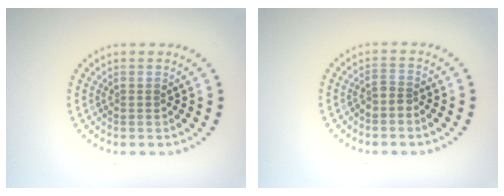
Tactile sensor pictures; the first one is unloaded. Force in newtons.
{"total": 1.1, "press": 0.7, "slide": 0.8}